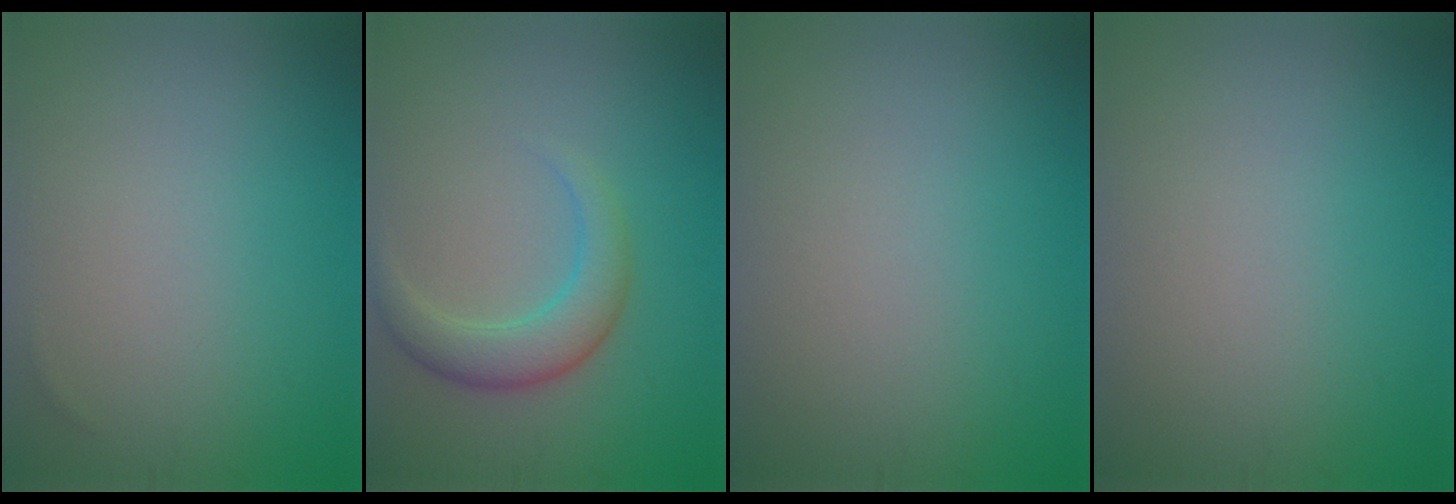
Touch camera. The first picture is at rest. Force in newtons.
{"total": 3.5, "press": 3.5, "slide": 0.2}
{"total": 0.0}
{"total": 0.0}